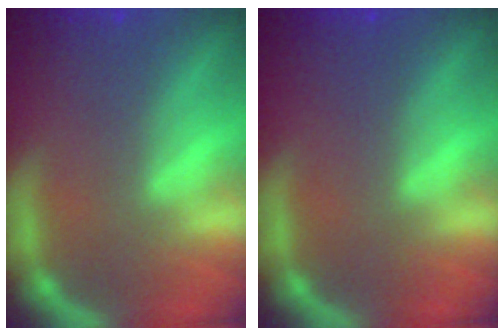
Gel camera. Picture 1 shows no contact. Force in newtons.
{"total": 0.0}